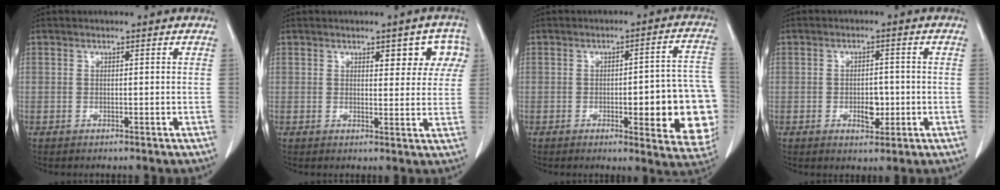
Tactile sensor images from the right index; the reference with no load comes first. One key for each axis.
{"total": 5.8, "fx": 2.6, "fy": 2.7, "fz": 4.4, "tx": -0.031, "ty": 0.013, "tz": 0.027}
{"total": 15.6, "fx": -3.1, "fy": 3.5, "fz": 14.9, "tx": -0.114, "ty": 0.022, "tz": -0.026}
{"total": 3.6, "fx": -0.9, "fy": 2.0, "fz": 2.9, "tx": -0.041, "ty": 0.003, "tz": -0.008}